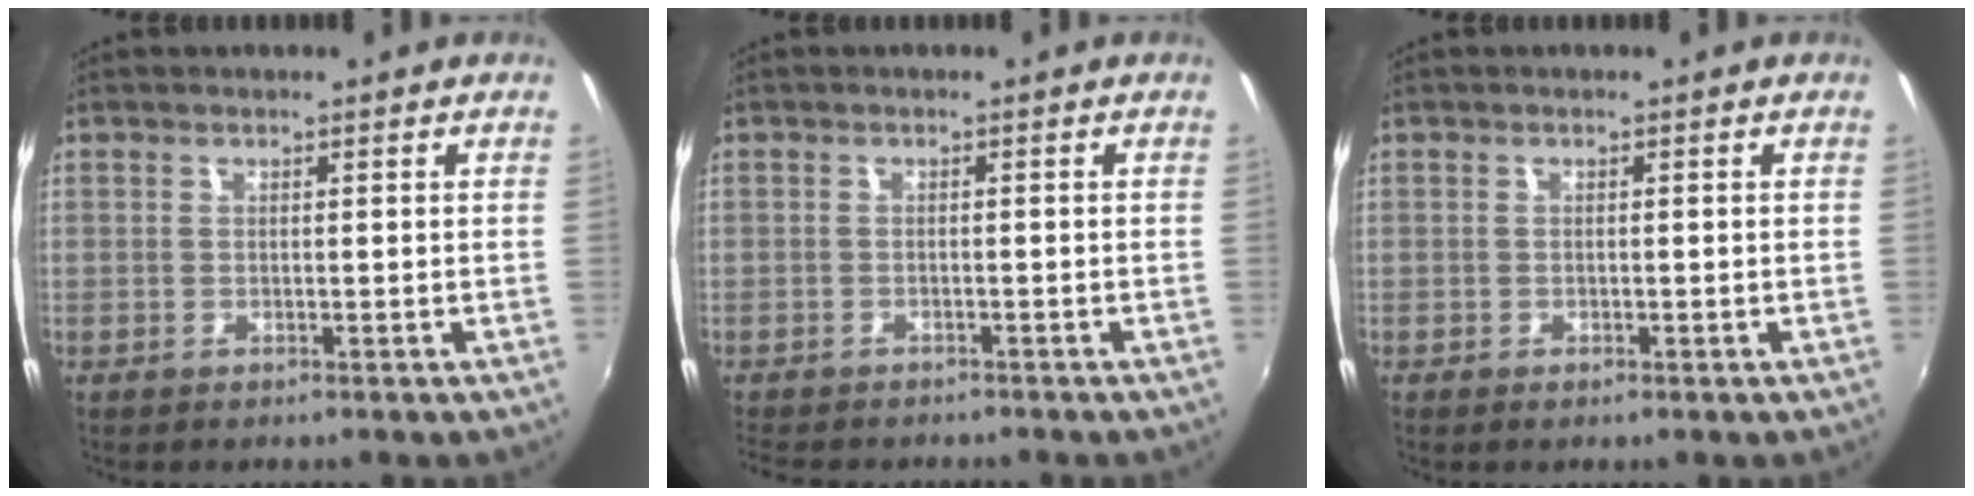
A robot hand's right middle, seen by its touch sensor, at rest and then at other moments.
{"total": 4.3, "force": [-3.8, 1.6, 1.2], "torque": [-0.037, -0.010, -0.062]}
{"total": 0.5, "force": [-0.4, 0.2, 0.3], "torque": [-0.006, -0.003, -0.007]}